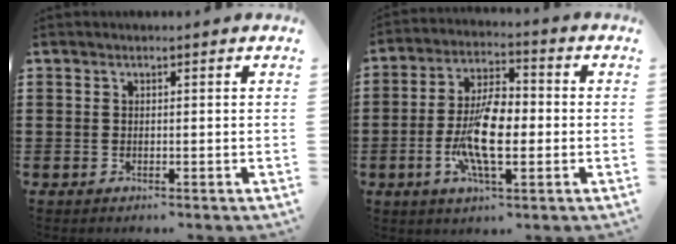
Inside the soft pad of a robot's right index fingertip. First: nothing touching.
{"total": 10.4, "force": [-2.0, 4.3, 9.2], "torque": [-0.196, -0.002, -0.040]}